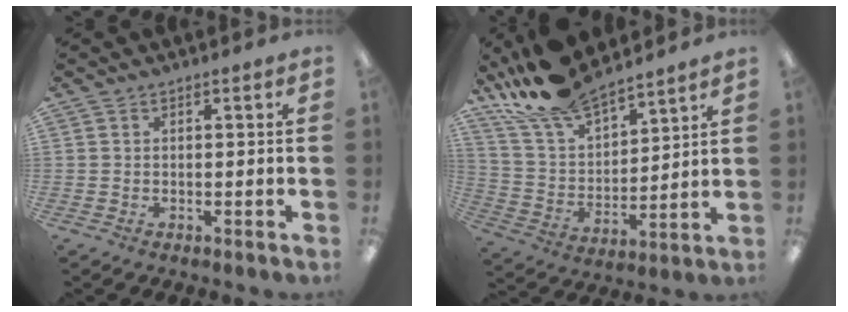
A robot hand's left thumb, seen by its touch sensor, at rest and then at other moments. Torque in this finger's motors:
{"motor_torque": [2.63, -0.04, 1.27, -1.50, 0.43]}